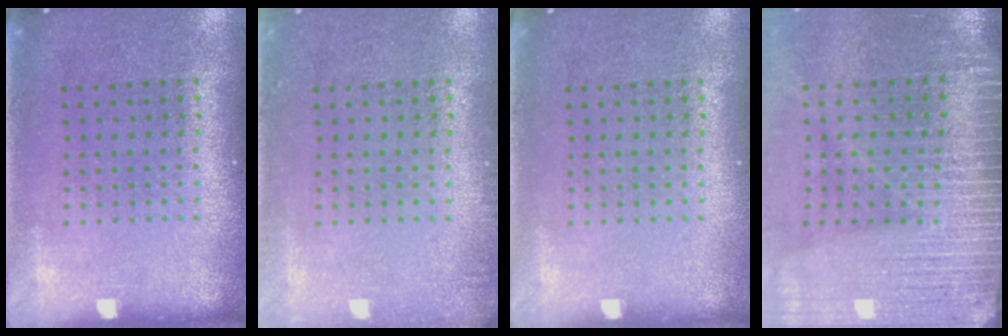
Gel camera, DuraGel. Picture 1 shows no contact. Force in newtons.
{"total": 1.1, "press": 1.0, "slide": 0.2}
{"total": 0.0}
{"total": 4.2, "press": 3.6, "slide": 2.2}